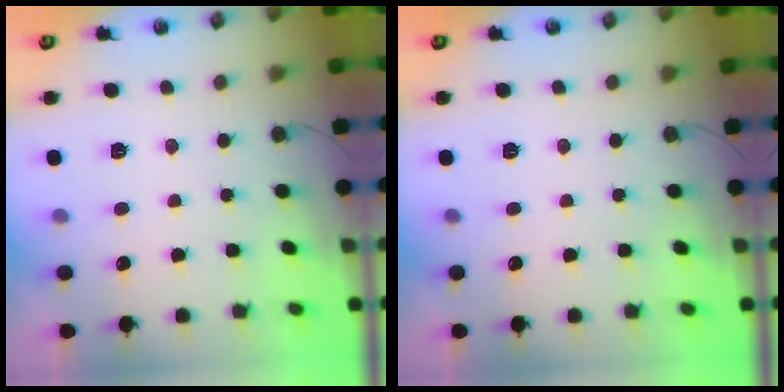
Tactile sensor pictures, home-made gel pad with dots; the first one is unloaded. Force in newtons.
{"total": 0.0}